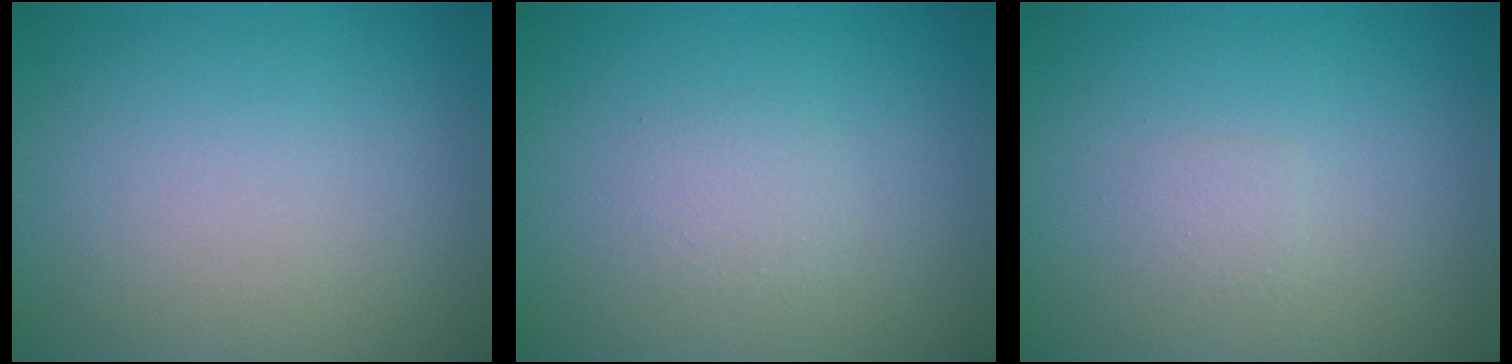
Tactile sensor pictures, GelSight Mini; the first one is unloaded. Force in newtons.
{"total": 1.2, "press": 1.2, "slide": 0.0}
{"total": 0.8, "press": 0.8, "slide": 0.1}